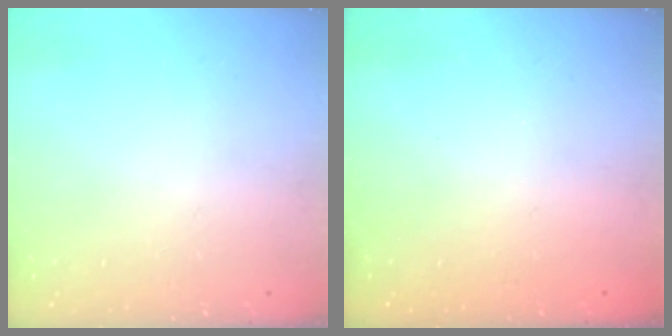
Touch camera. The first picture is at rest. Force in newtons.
{"total": 2.4, "press": 2.3, "slide": 0.8}